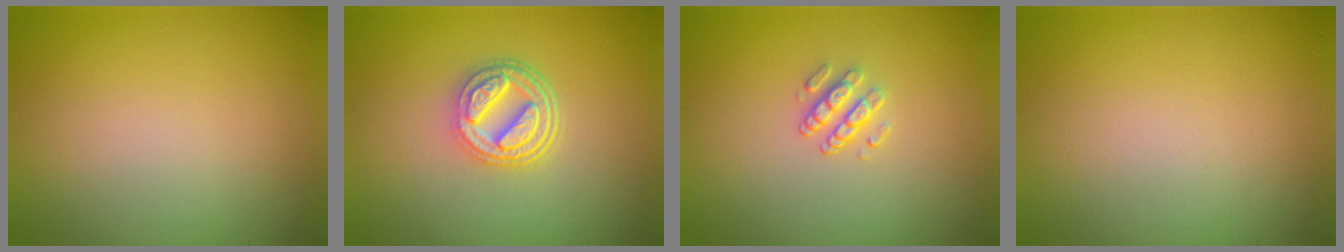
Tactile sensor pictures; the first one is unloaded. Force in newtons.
{"total": 4.9, "press": 3.7, "slide": 3.3}
{"total": 1.8, "press": 1.3, "slide": 1.2}
{"total": 0.0}